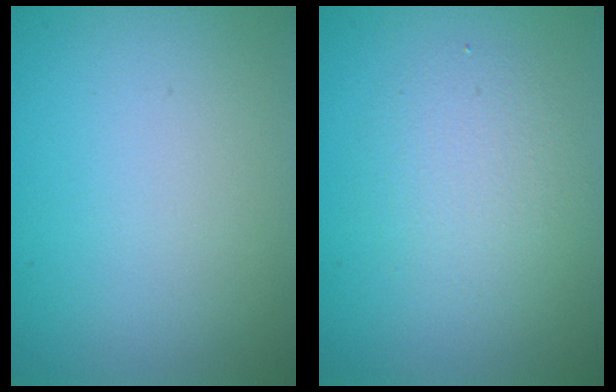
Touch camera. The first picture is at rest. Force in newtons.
{"total": 2.6, "press": 2.6, "slide": 0.0}